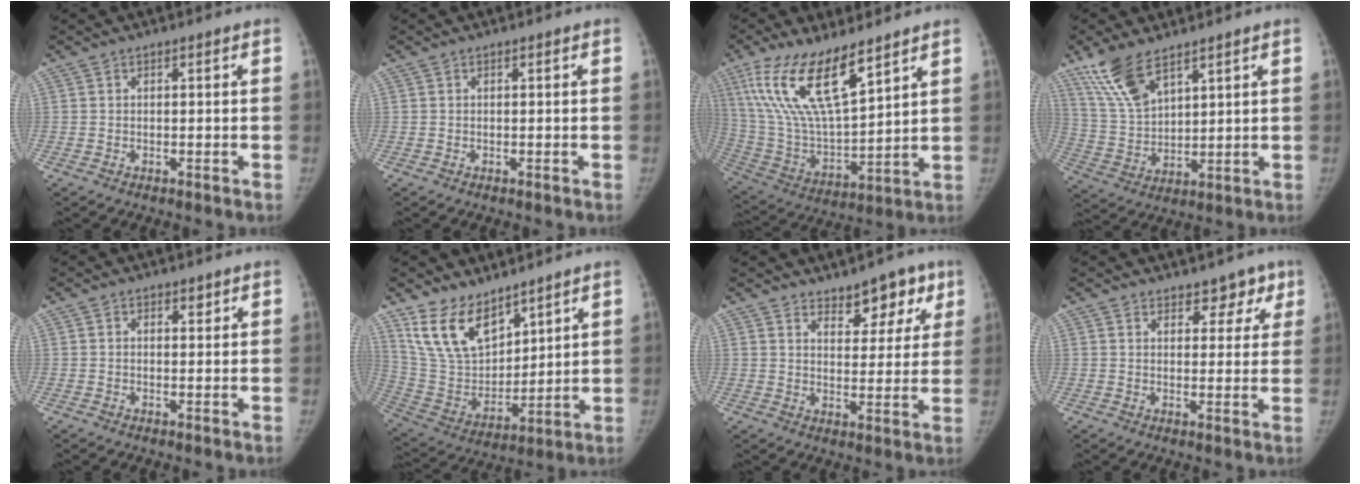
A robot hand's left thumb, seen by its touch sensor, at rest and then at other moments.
{"total": 0.0}
{"total": 19.3, "force": [11.3, 6.5, 14.2], "torque": [-0.265, -0.048, 0.228]}
{"total": 10.6, "force": [7.4, 4.2, 6.4], "torque": [-0.121, -0.029, 0.161]}
{"total": 1.2, "force": [0.7, 0.7, 0.7], "torque": [-0.003, -0.002, 0.008]}
{"total": 15.0, "force": [10.4, 8.0, 7.4], "torque": [-0.106, -0.057, 0.221]}
{"total": 8.1, "force": [5.6, 4.4, 4.0], "torque": [-0.008, -0.030, 0.079]}
{"total": 5.1, "force": [3.6, 3.1, 1.8], "torque": [0.018, -0.017, 0.044]}